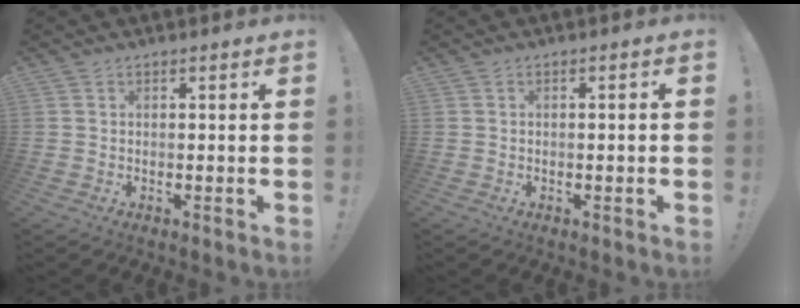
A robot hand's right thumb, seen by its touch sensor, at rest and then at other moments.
{"total": 1.1, "force": [-0.2, -0.2, 1.1], "torque": [-0.018, 0.002, -0.003]}